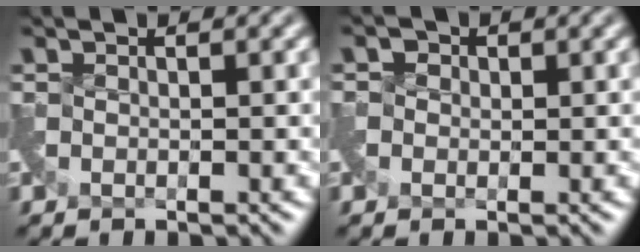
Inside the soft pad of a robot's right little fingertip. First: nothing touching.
{"total": 1.2, "force": [-0.6, 0.9, -0.6], "torque": [0.011, -0.004, -0.010]}